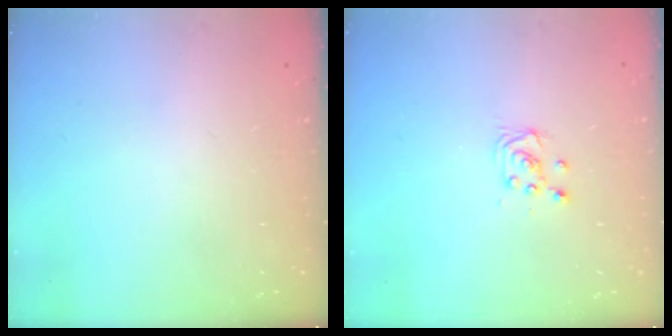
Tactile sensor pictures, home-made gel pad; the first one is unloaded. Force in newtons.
{"total": 3.4, "press": 3.4, "slide": 0.4}